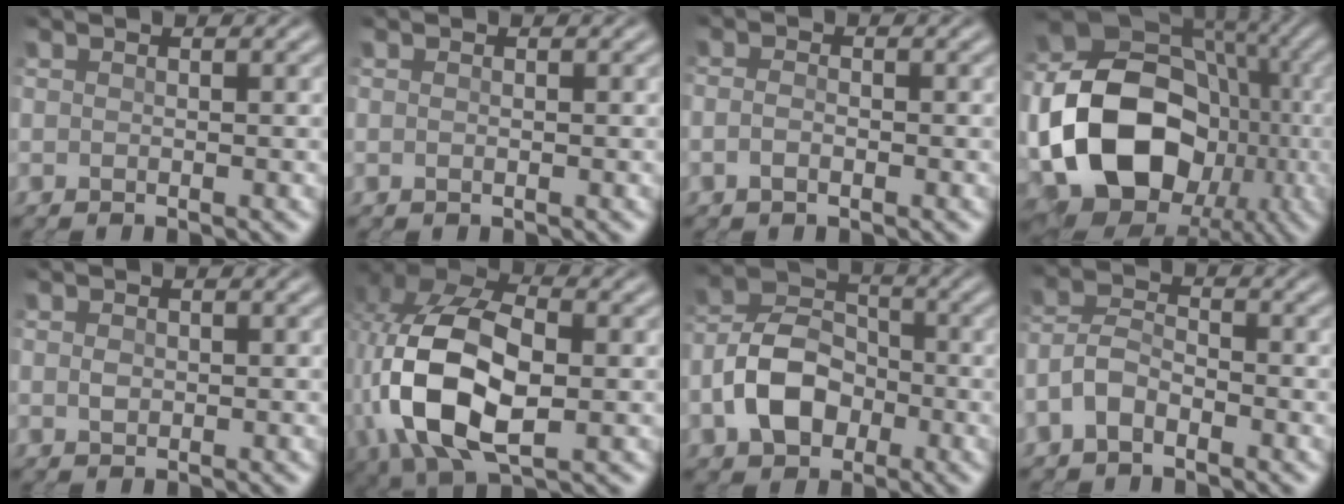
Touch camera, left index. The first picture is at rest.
{"total": 0.0}
{"total": 1.2, "force": [-0.6, 0.5, 0.8], "torque": [-0.022, 0.005, -0.017]}
{"total": 18.9, "force": [-4.5, 14.8, 10.9], "torque": [-0.197, -0.010, -0.088]}
{"total": 1.1, "force": [0.1, 0.8, 0.7], "torque": [-0.010, 0.003, -0.002]}
{"total": 12.5, "force": [-1.3, 7.0, 10.2], "torque": [-0.228, 0.002, -0.027]}
{"total": 6.4, "force": [-2.3, 4.4, 4.1], "torque": [-0.082, 0.011, -0.050]}
{"total": 3.3, "force": [-2.1, 1.6, 2.0], "torque": [-0.048, 0.010, -0.049]}